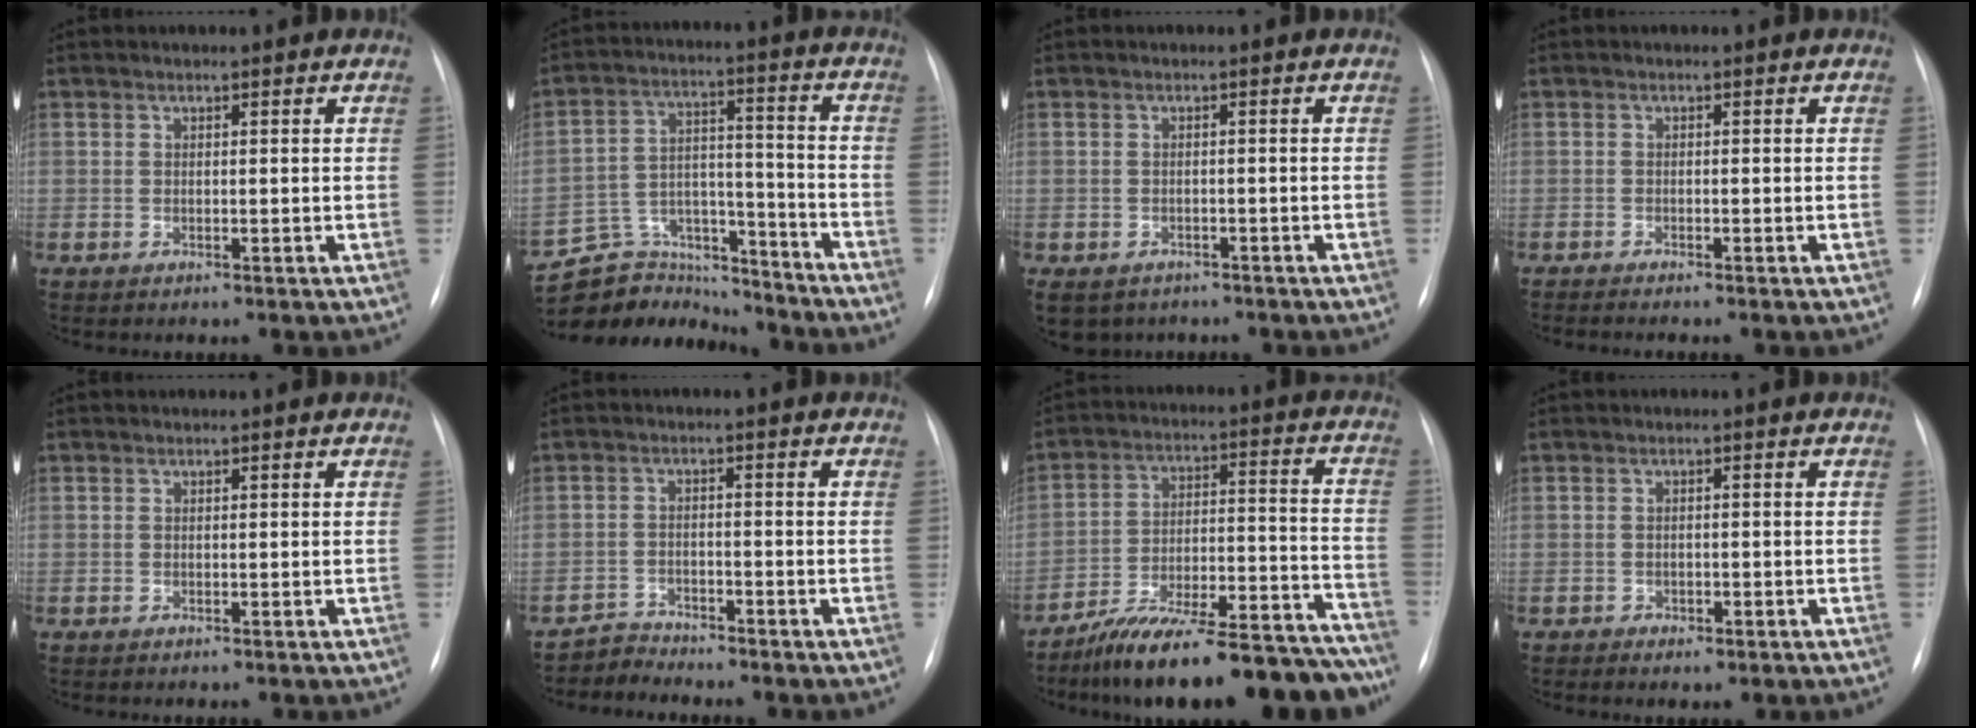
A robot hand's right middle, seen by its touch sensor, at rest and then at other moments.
{"total": 13.7, "force": [-12.9, 4.7, 0.4], "torque": [-0.005, 0.065, -0.207]}
{"total": 7.4, "force": [-5.2, 4.9, 1.9], "torque": [-0.042, -0.003, -0.066]}
{"total": 2.7, "force": [-2.3, 0.1, 1.4], "torque": [-0.017, -0.004, -0.028]}
{"total": 0.0}
{"total": 2.8, "force": [-2.5, 0.3, -1.2], "torque": [0.030, -0.009, -0.047]}
{"total": 24.5, "force": [-21.5, 5.0, 10.6], "torque": [-0.103, 0.035, -0.315]}
{"total": 1.8, "force": [-1.1, 1.1, 1.0], "torque": [-0.013, 0.003, -0.010]}